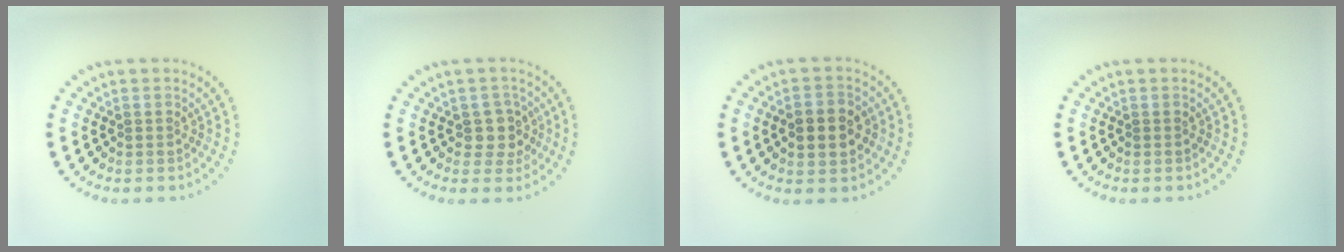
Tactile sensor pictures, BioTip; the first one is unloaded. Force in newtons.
{"total": 2.4, "press": 2.1, "slide": 1.3}
{"total": 4.1, "press": 4.1, "slide": 0.1}
{"total": 0.0}